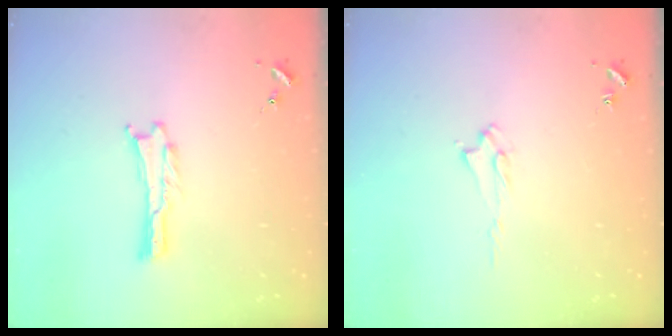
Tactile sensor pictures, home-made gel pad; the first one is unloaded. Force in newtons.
{"total": 1.9, "press": 1.8, "slide": 0.4}